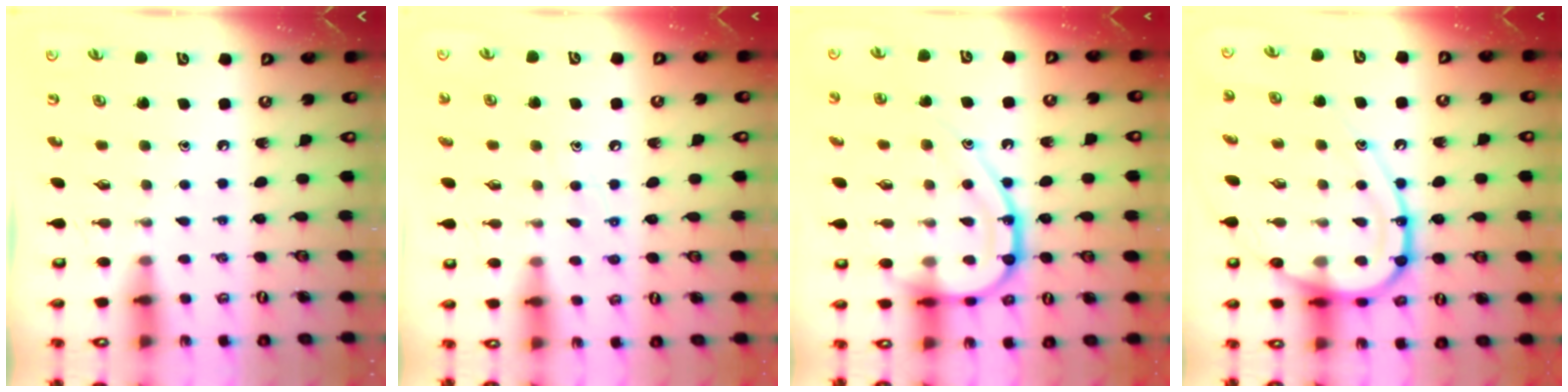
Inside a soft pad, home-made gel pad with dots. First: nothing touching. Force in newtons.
{"total": 7.6, "press": 7.6, "slide": 0.2}
{"total": 17.2, "press": 17.2, "slide": 1.7}
{"total": 16.5, "press": 16.5, "slide": 0.8}